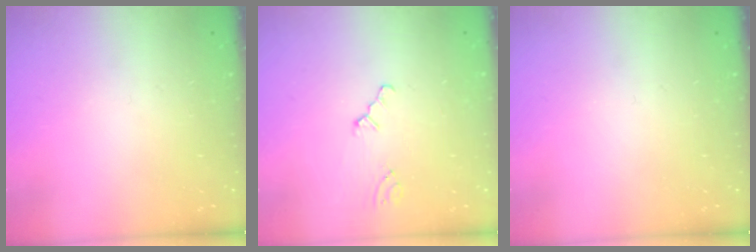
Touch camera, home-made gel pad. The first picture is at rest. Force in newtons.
{"total": 0.0}
{"total": 0.0}